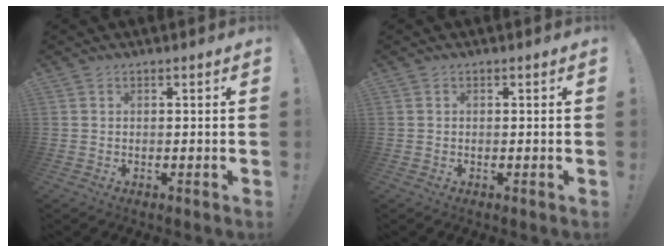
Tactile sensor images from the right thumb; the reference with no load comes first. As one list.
[{"total": 0.0}]